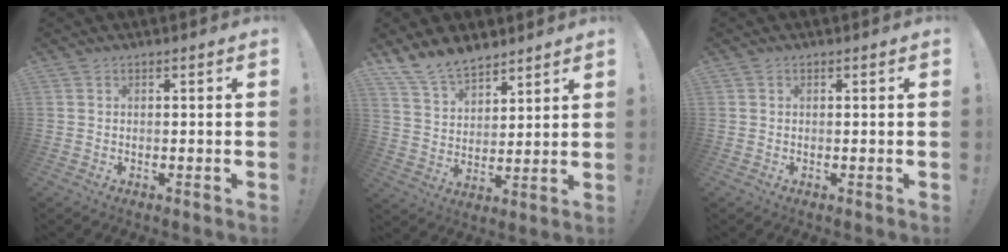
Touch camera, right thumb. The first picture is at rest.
{"total": 11.5, "force": [9.7, 5.3, 3.1], "torque": [-0.070, -0.064, 0.189]}
{"total": 0.0}